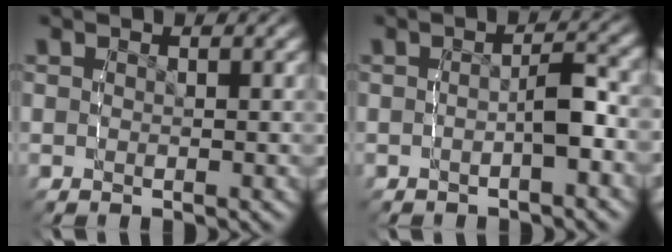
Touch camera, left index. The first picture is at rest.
{"total": 2.9, "force": [-1.3, 1.0, 2.4], "torque": [-0.039, 0.002, -0.017]}